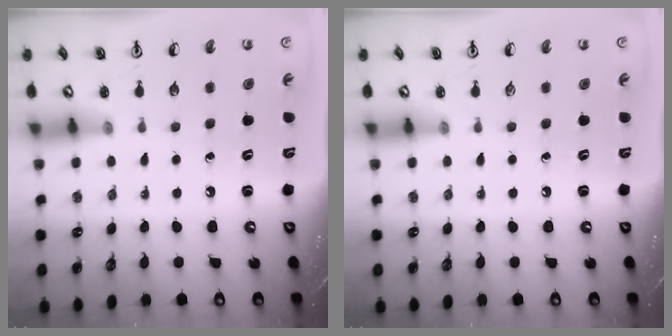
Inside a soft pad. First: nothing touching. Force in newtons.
{"total": 0.0}